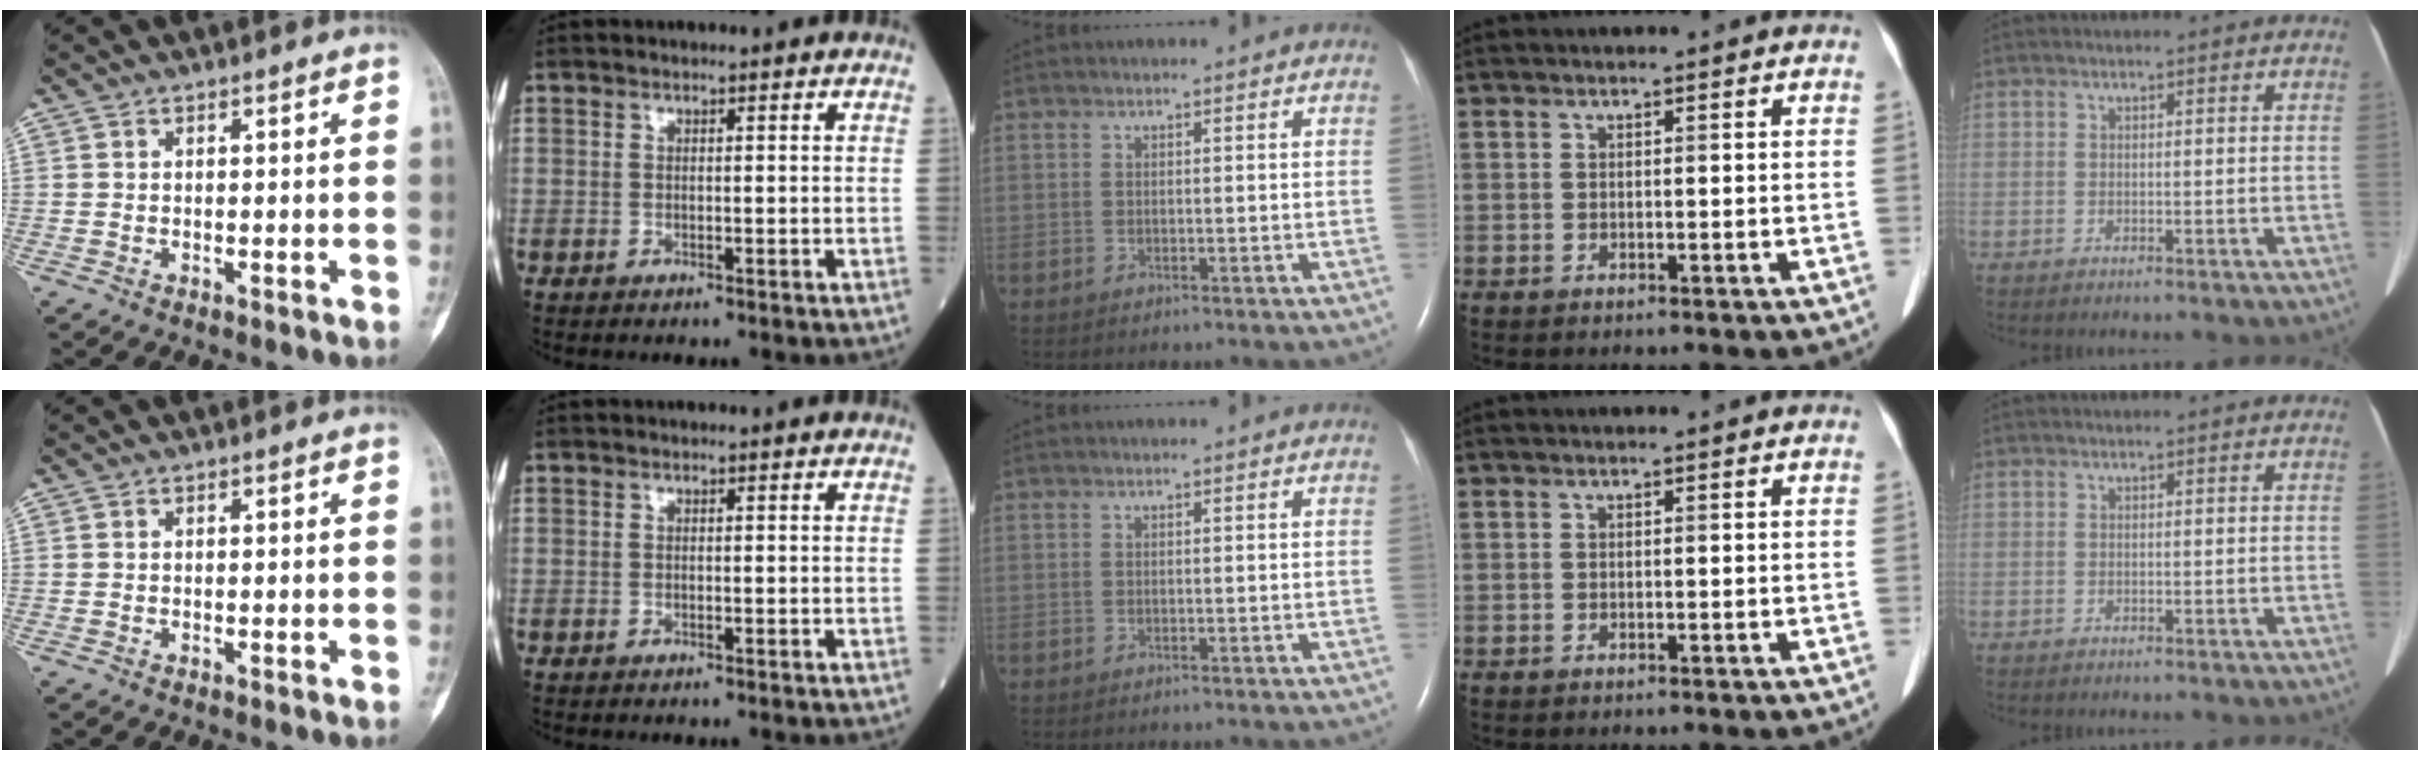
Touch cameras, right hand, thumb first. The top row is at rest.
{}